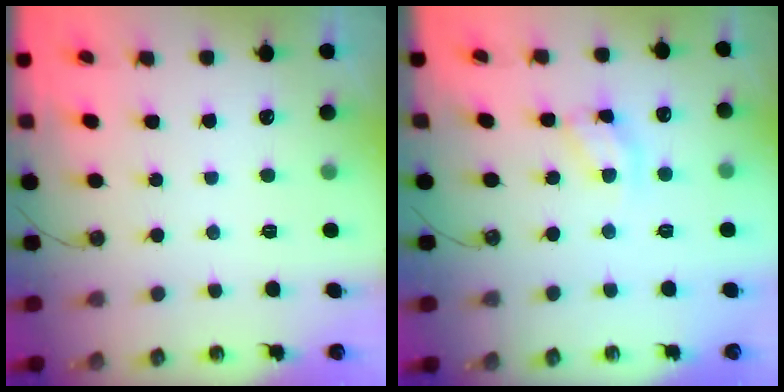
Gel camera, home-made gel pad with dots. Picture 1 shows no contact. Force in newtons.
{"total": 10.8, "press": 10.8, "slide": 0.7}